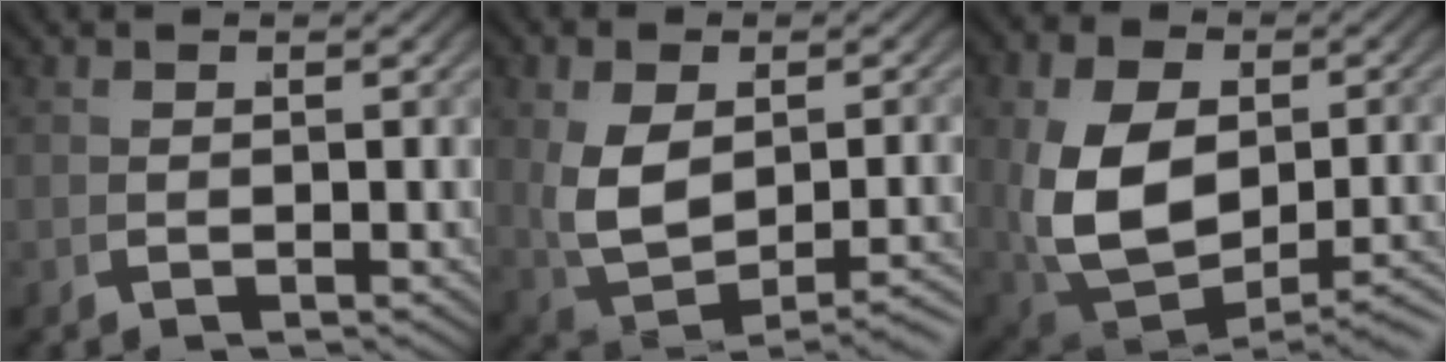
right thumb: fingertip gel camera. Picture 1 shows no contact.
{"total": 6.0, "force": [-1.0, 3.6, 4.7], "torque": [-0.114, -0.020, 0.009]}
{"total": 10.6, "force": [-1.1, 7.2, 7.6], "torque": [-0.175, -0.042, 0.014]}